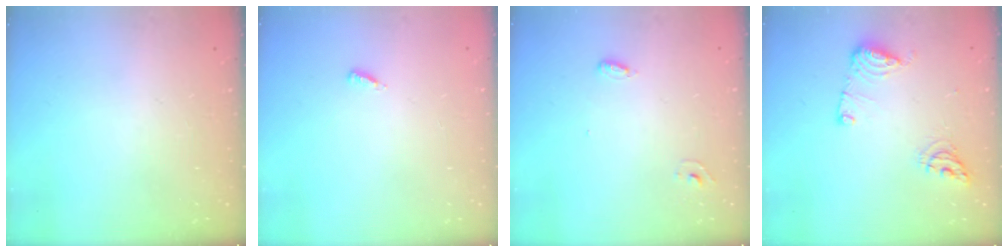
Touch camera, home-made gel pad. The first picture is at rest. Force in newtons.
{"total": 3.2, "press": 3.2, "slide": 0.5}
{"total": 3.5, "press": 3.2, "slide": 1.4}
{"total": 10.2, "press": 10.1, "slide": 1.2}